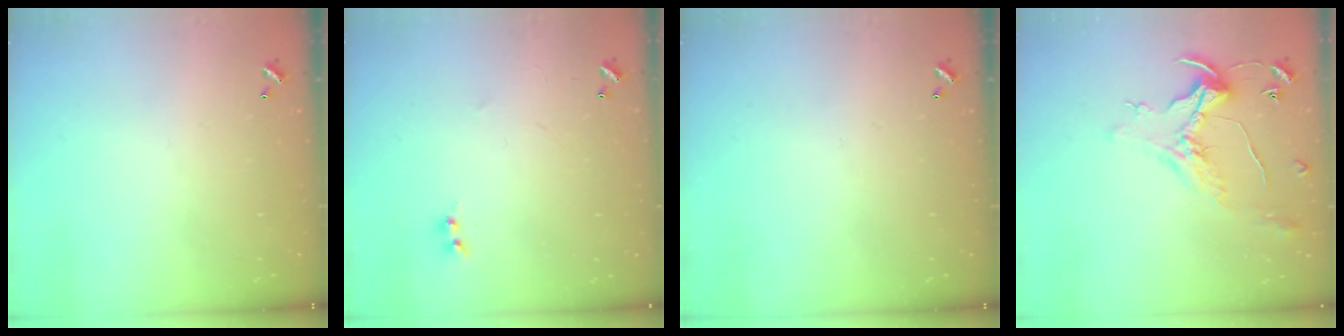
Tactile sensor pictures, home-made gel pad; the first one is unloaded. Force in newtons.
{"total": 2.0, "press": 2.0, "slide": 0.5}
{"total": 0.0}
{"total": 0.8, "press": 0.0, "slide": 0.8}